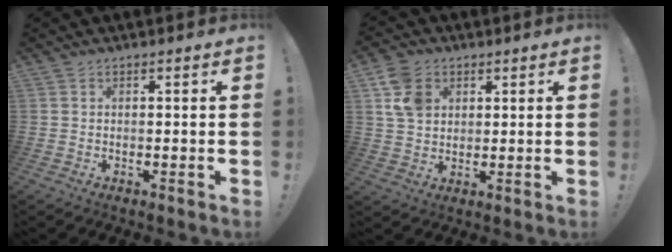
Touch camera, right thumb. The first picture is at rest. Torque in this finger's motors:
{"motor_torque": [0.70, 0.81, 0.72, 0.51, 0.13]}